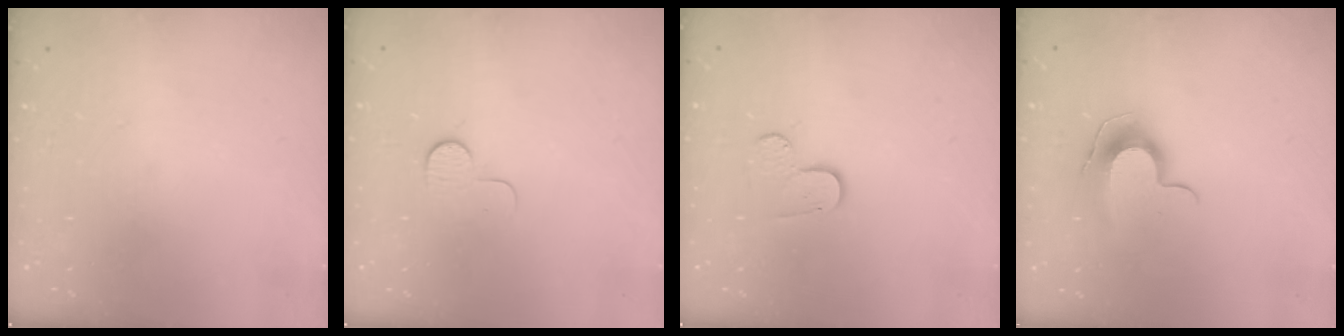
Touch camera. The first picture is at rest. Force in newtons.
{"total": 7.6, "press": 7.5, "slide": 0.7}
{"total": 4.0, "press": 4.0, "slide": 0.2}
{"total": 10.7, "press": 10.6, "slide": 0.8}